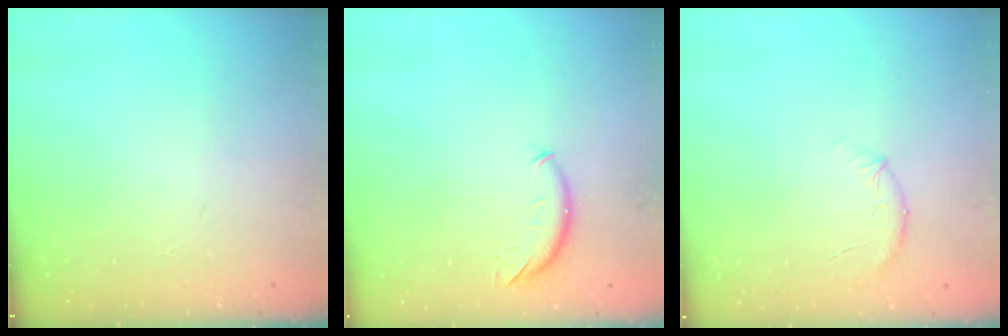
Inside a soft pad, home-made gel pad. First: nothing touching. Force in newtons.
{"total": 7.5, "press": 7.5, "slide": 0.6}
{"total": 8.3, "press": 8.1, "slide": 1.7}